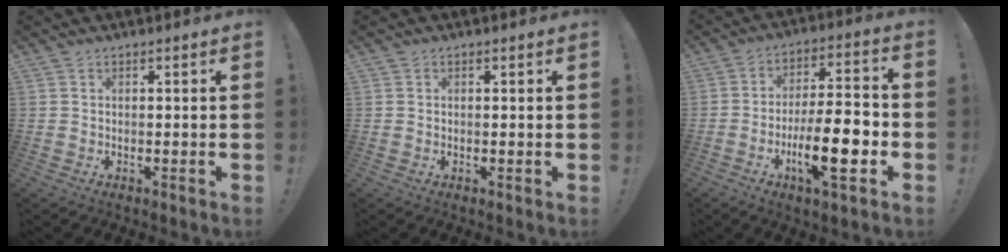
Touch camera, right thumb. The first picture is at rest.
{"total": 0.0}
{"total": 17.2, "force": [-6.2, 4.8, 15.3], "torque": [-0.253, 0.013, -0.100]}